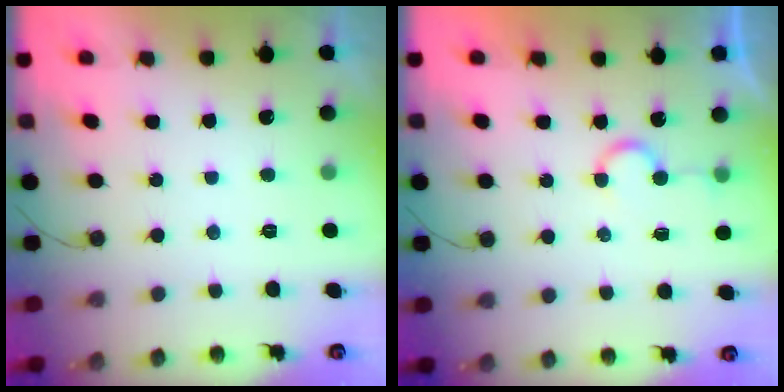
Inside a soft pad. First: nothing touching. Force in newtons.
{"total": 5.0, "press": 5.0, "slide": 0.5}